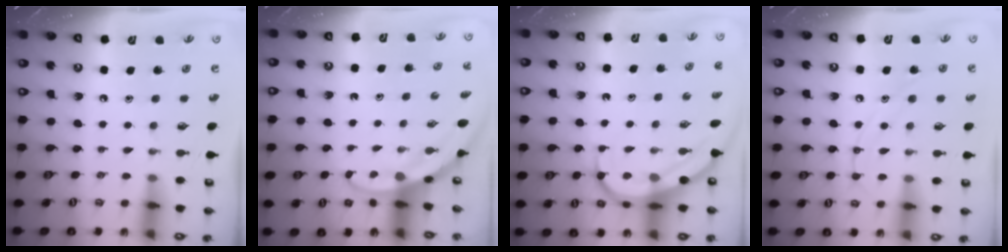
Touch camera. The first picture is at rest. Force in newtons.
{"total": 2.8, "press": 2.8, "slide": 0.0}
{"total": 8.4, "press": 8.3, "slide": 0.7}
{"total": 8.8, "press": 8.8, "slide": 0.9}